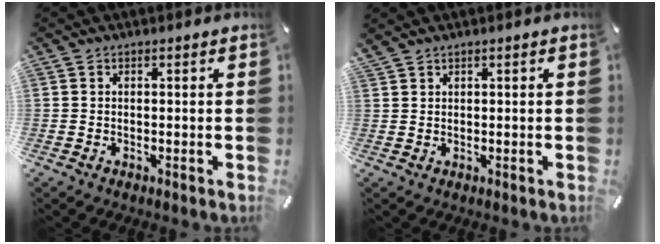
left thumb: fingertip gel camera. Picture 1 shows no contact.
{"total": 0.8, "force": [0.8, 0.1, 0.3], "torque": [-0.006, -0.002, 0.014]}